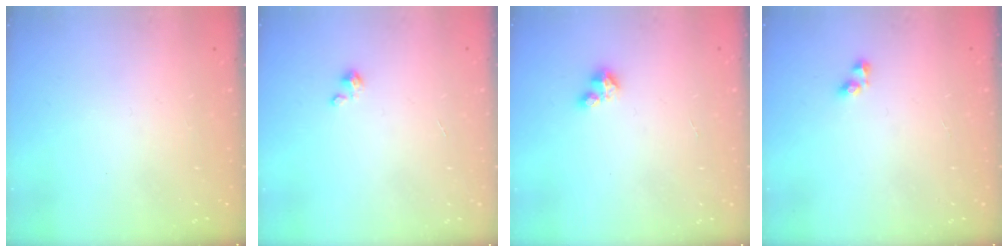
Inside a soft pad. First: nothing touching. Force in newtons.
{"total": 2.3, "press": 2.3, "slide": 0.2}
{"total": 2.0, "press": 2.0, "slide": 0.2}
{"total": 2.6, "press": 2.6, "slide": 0.2}